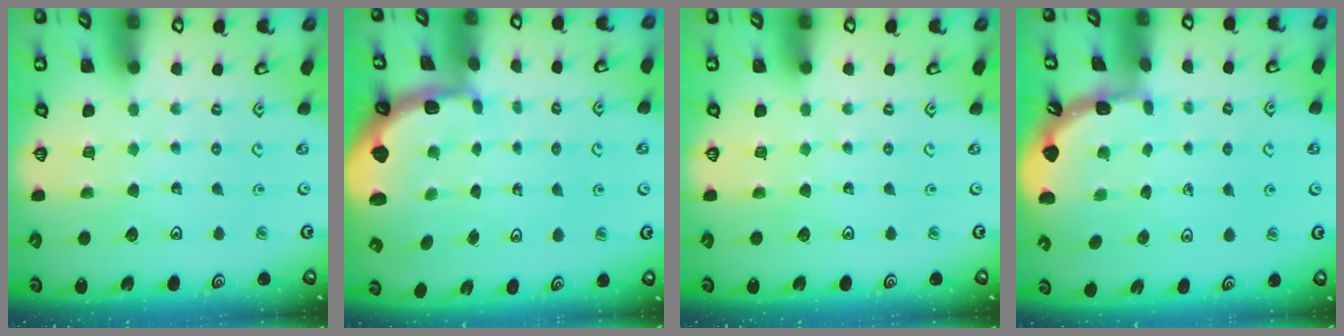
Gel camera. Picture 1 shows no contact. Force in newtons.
{"total": 2.3, "press": 1.5, "slide": 1.8}
{"total": 0.0}
{"total": 1.8, "press": 1.8, "slide": 0.1}